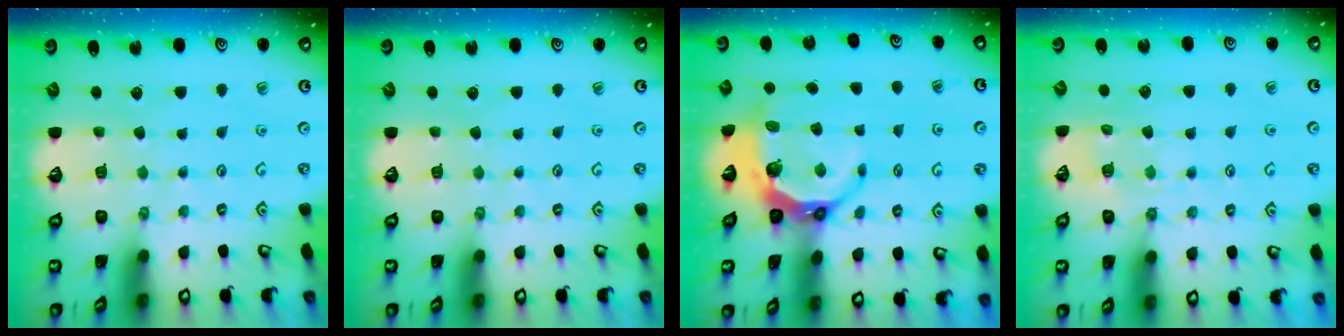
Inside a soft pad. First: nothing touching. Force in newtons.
{"total": 0.0}
{"total": 7.9, "press": 6.9, "slide": 3.8}
{"total": 5.4, "press": 5.4, "slide": 0.8}